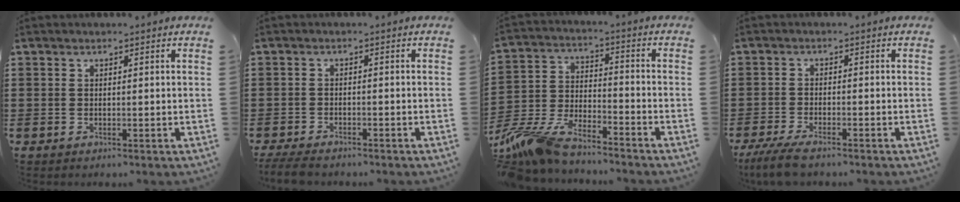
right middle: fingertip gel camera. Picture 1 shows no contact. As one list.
[{"total": 2.7, "force": [-2.5, 0.4, 0.9], "torque": [-0.031, -0.003, -0.055]}, {"total": 9.4, "force": [-8.8, 1.4, 3.1], "torque": [-0.082, 0.004, -0.180]}, {"total": 4.1, "force": [-3.4, 0.4, 2.1], "torque": [-0.056, -0.011, -0.070]}]